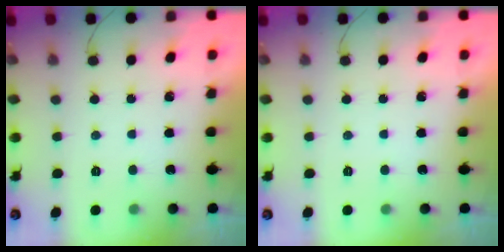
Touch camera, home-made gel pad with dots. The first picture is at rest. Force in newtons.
{"total": 0.0}